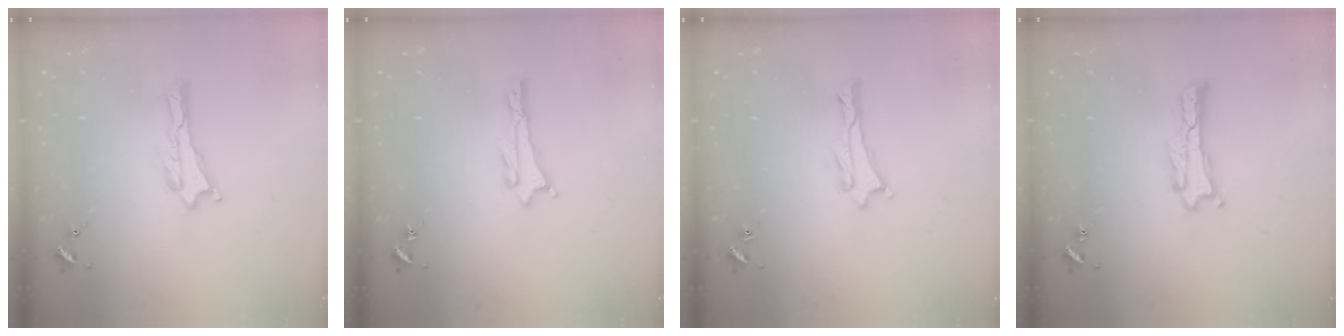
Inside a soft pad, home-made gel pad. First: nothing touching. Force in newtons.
{"total": 0.7, "press": 0.7, "slide": 0.1}
{"total": 0.0}
{"total": 0.6, "press": 0.5, "slide": 0.2}